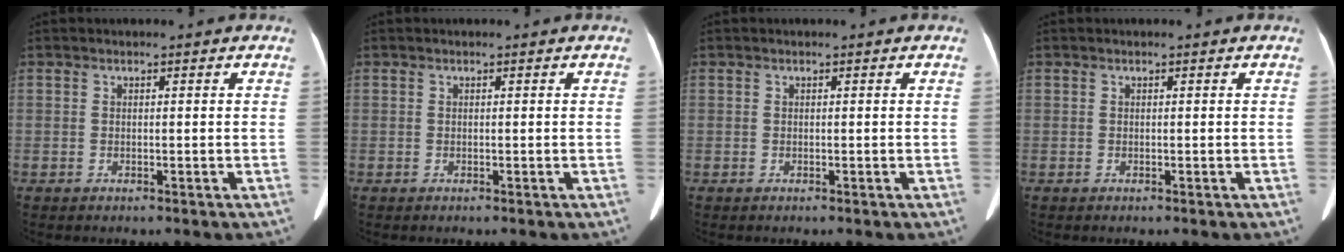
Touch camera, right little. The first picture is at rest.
{"total": 0.0}
{"total": 0.0}
{"total": 0.0}